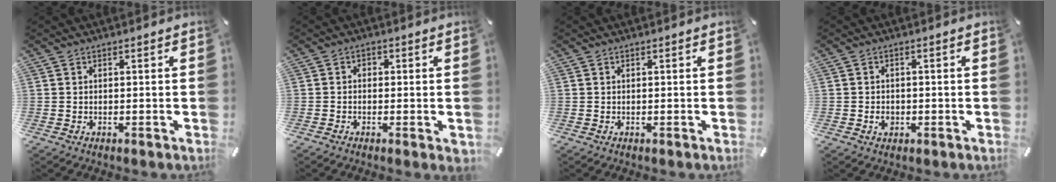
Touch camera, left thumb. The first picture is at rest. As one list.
[{"total": 1.9, "force": [-1.0, 1.2, 0.9], "torque": [-0.016, 0.008, -0.020]}, {"total": 0.0}, {"total": 2.5, "force": [-0.7, 2.0, 1.3], "torque": [-0.027, 0.004, -0.015]}]